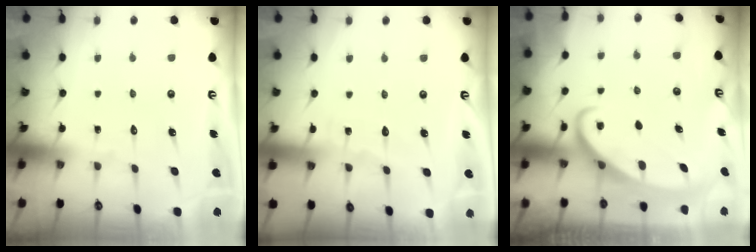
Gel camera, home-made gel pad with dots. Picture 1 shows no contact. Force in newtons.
{"total": 3.3, "press": 3.3, "slide": 0.4}
{"total": 2.5, "press": 2.4, "slide": 0.4}